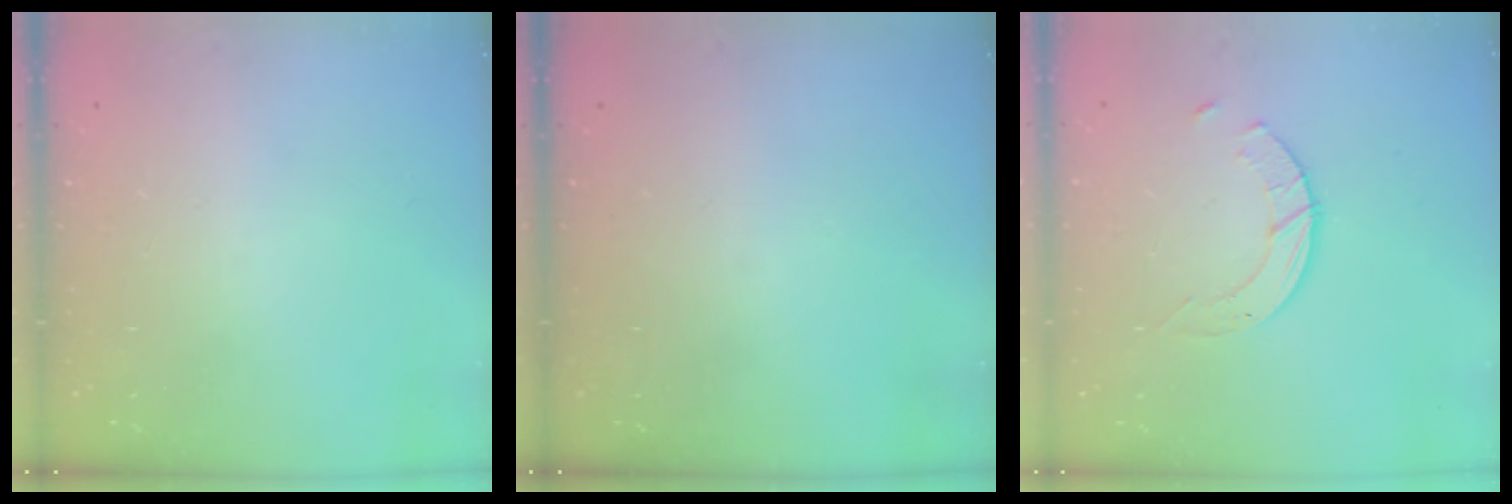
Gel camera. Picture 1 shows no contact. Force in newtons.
{"total": 0.0}
{"total": 4.1, "press": 4.1, "slide": 0.4}